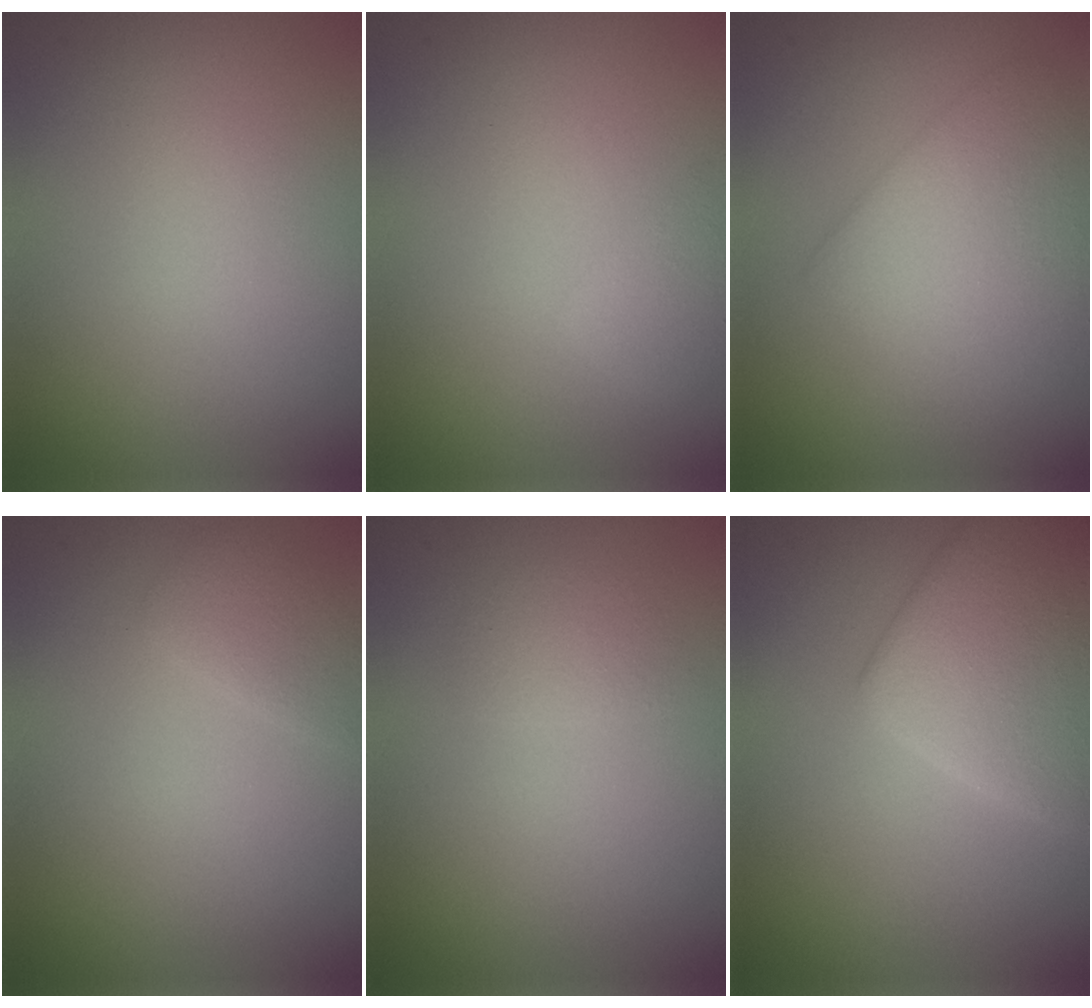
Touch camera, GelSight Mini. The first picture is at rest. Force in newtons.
{"total": 1.6, "press": 1.6, "slide": 0.1}
{"total": 4.1, "press": 4.1, "slide": 0.1}
{"total": 1.7, "press": 1.7, "slide": 0.0}
{"total": 1.2, "press": 1.2, "slide": 0.1}
{"total": 6.7, "press": 6.7, "slide": 0.2}